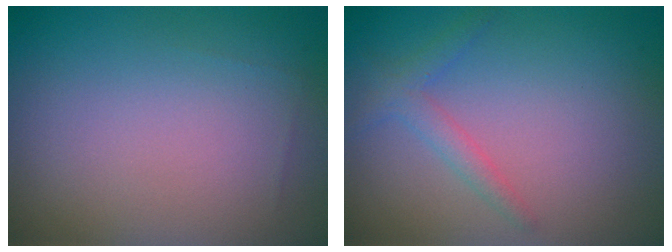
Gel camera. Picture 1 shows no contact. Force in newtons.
{"total": 1.9, "press": 1.9, "slide": 0.0}